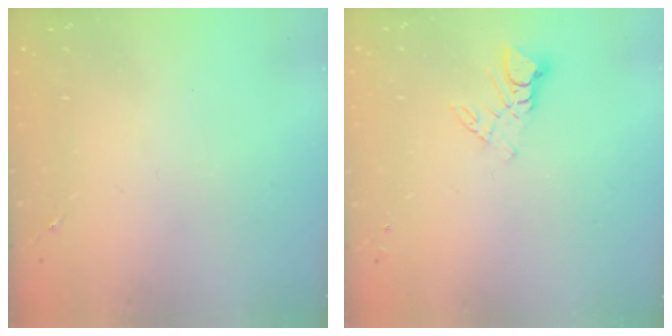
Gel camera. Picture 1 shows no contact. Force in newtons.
{"total": 5.6, "press": 5.6, "slide": 0.5}